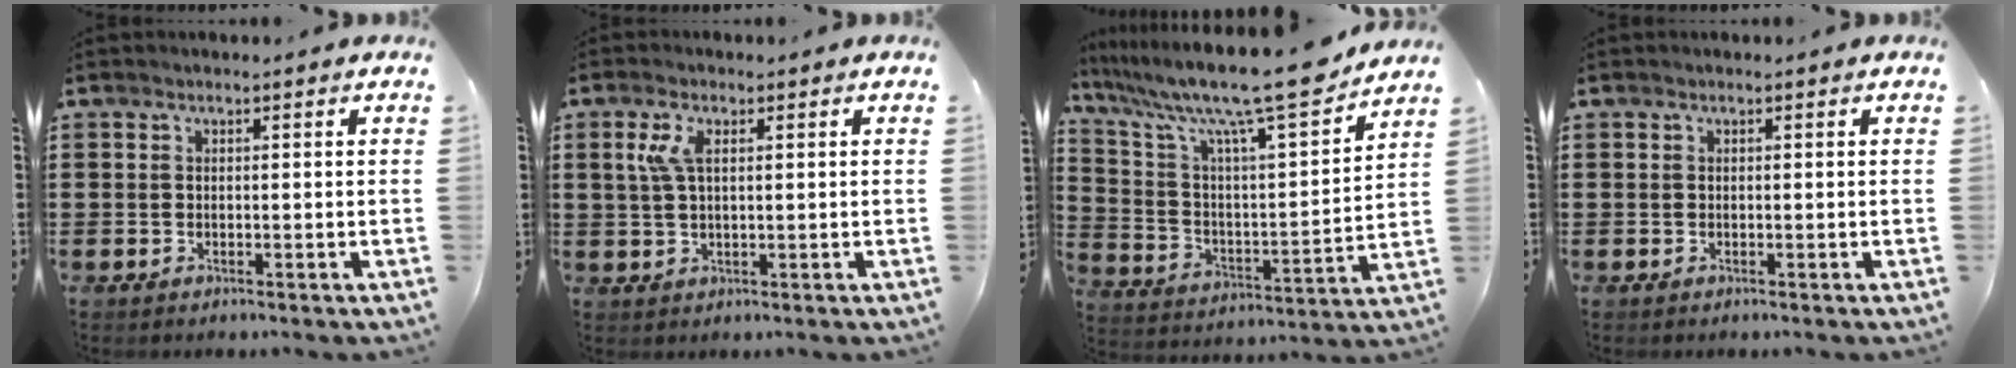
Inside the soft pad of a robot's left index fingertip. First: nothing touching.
{"total": 3.9, "force": [1.2, 1.5, 3.4], "torque": [-0.088, 0.003, 0.014]}
{"total": 13.6, "force": [11.4, 0.7, 7.4], "torque": [-0.169, -0.077, 0.185]}
{"total": 0.0}